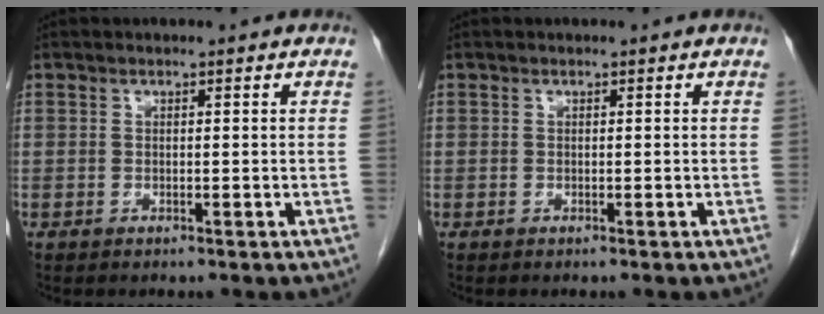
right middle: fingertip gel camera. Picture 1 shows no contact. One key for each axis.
{"total": 0.0}